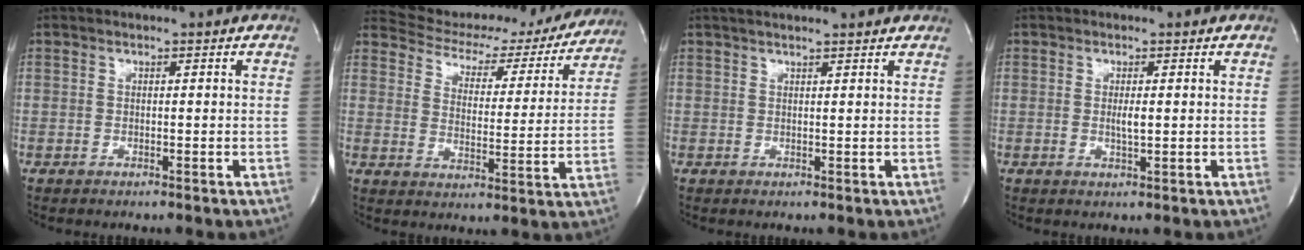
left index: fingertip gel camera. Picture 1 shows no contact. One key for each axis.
{"total": 19.6, "fx": 18.2, "fy": 6.0, "fz": 4.4, "tx": -0.055, "ty": -0.016, "tz": 0.224}
{"total": 10.3, "fx": 9.3, "fy": 0.8, "fz": 4.4, "tx": -0.066, "ty": 0.027, "tz": 0.111}
{"total": 1.6, "fx": 0.2, "fy": 0.2, "fz": 1.6, "tx": -0.033, "ty": -0.004, "tz": 0.003}